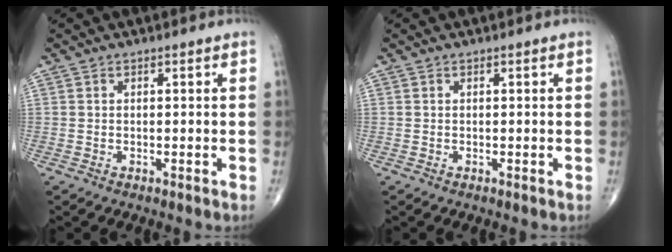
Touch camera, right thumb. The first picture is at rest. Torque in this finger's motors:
{"motor_torque": [-0.33, 0.07, -0.13, -0.05, -0.01]}